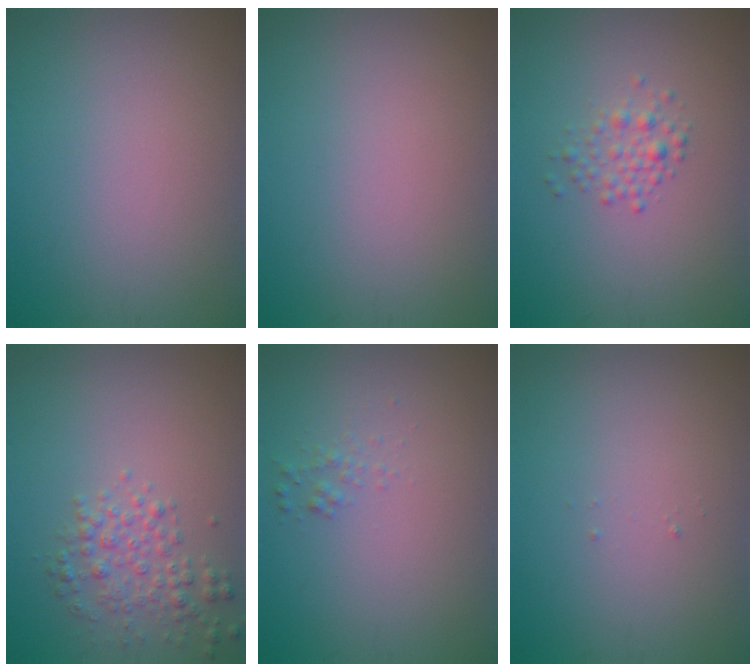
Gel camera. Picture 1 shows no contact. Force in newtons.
{"total": 0.0}
{"total": 1.7, "press": 1.7, "slide": 0.0}
{"total": 2.7, "press": 2.7, "slide": 0.1}
{"total": 0.8, "press": 0.8, "slide": 0.0}
{"total": 0.0}